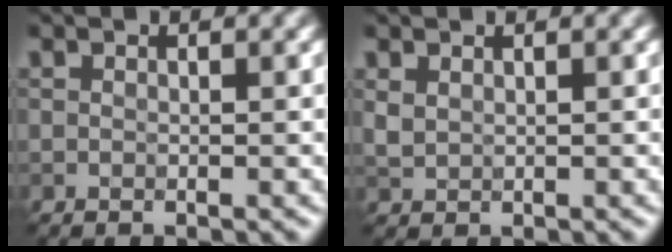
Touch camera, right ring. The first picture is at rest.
{"total": 1.1, "force": [0.7, 0.7, 0.4], "torque": [-0.014, 0.002, 0.017]}